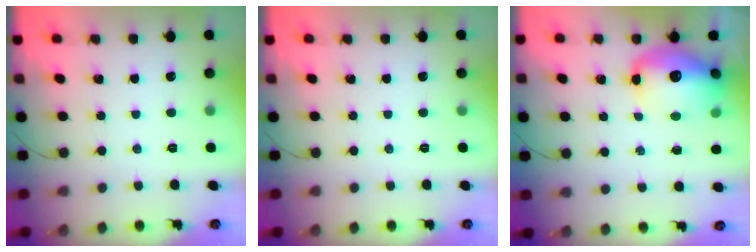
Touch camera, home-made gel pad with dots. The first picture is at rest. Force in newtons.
{"total": 0.0}
{"total": 14.1, "press": 13.7, "slide": 3.3}